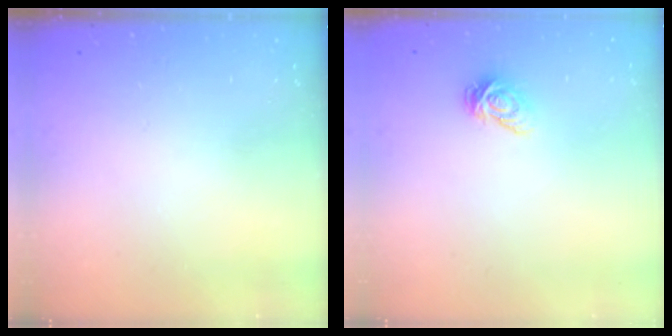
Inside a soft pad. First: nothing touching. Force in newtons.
{"total": 4.7, "press": 4.6, "slide": 0.5}